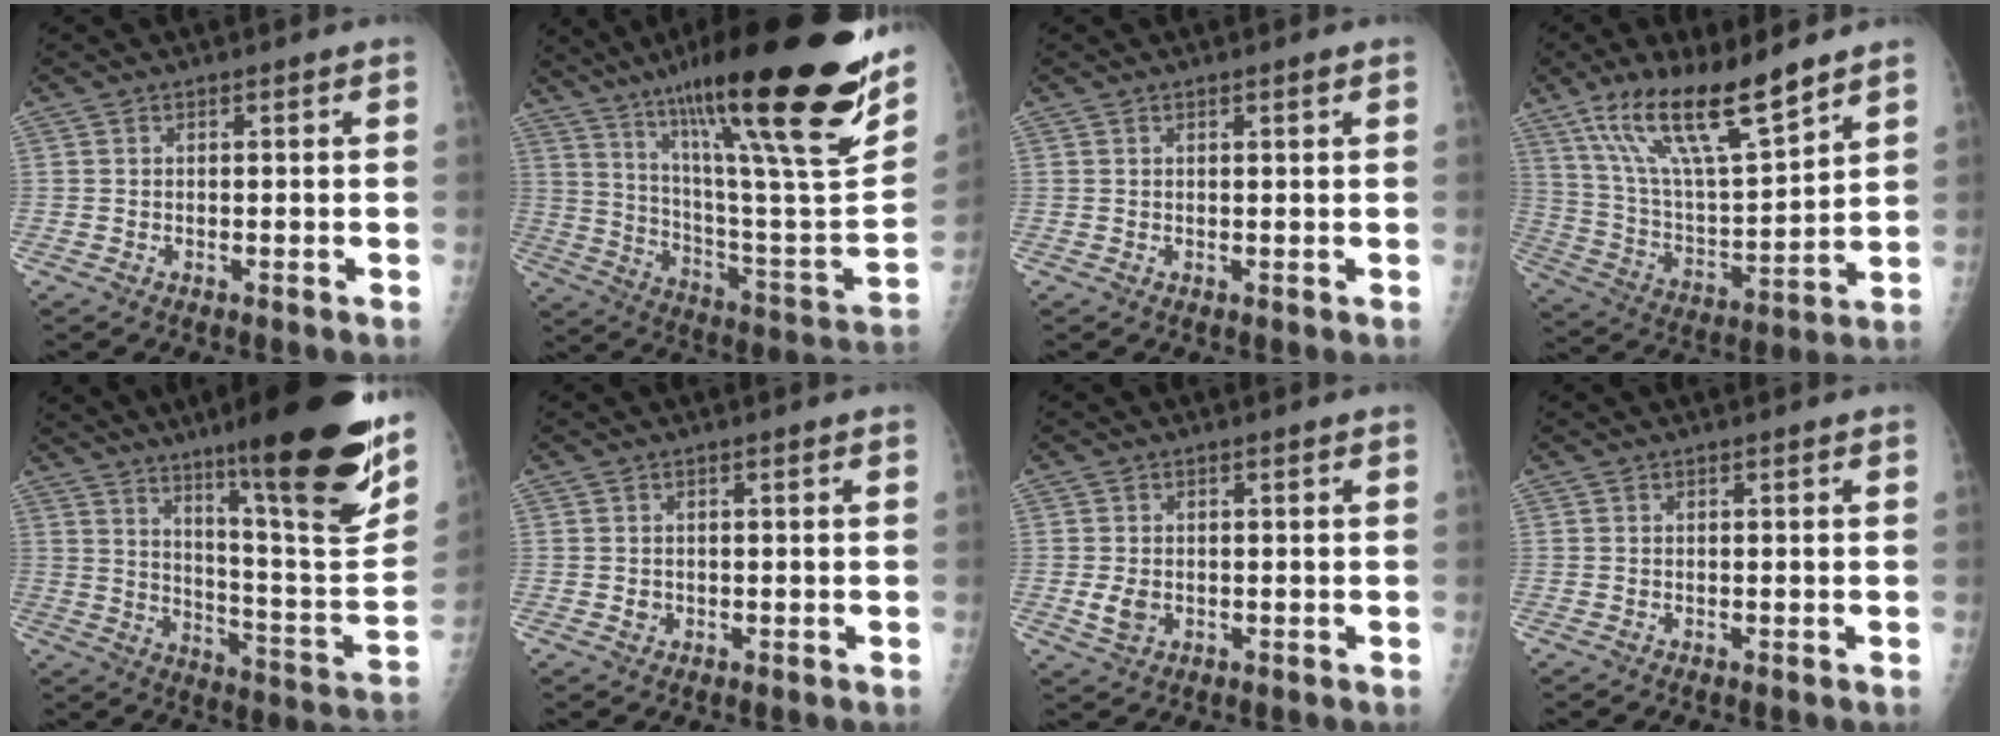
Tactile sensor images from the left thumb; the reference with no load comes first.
{"total": 35.9, "force": [21.6, 6.2, 28.0], "torque": [-0.372, -0.050, 0.345]}
{"total": 0.7, "force": [0.5, 0.0, 0.5], "torque": [-0.007, -0.002, 0.008]}
{"total": 18.7, "force": [12.8, 4.4, 12.9], "torque": [-0.213, -0.060, 0.245]}
{"total": 26.9, "force": [16.2, 3.8, 21.1], "torque": [-0.287, -0.079, 0.250]}
{"total": 1.1, "force": [0.0, 1.0, 0.4], "torque": [-0.005, 0.001, 0.003]}
{"total": 3.1, "force": [-0.4, 2.2, 2.1], "torque": [-0.039, -0.004, -0.002]}
{"total": 0.0}